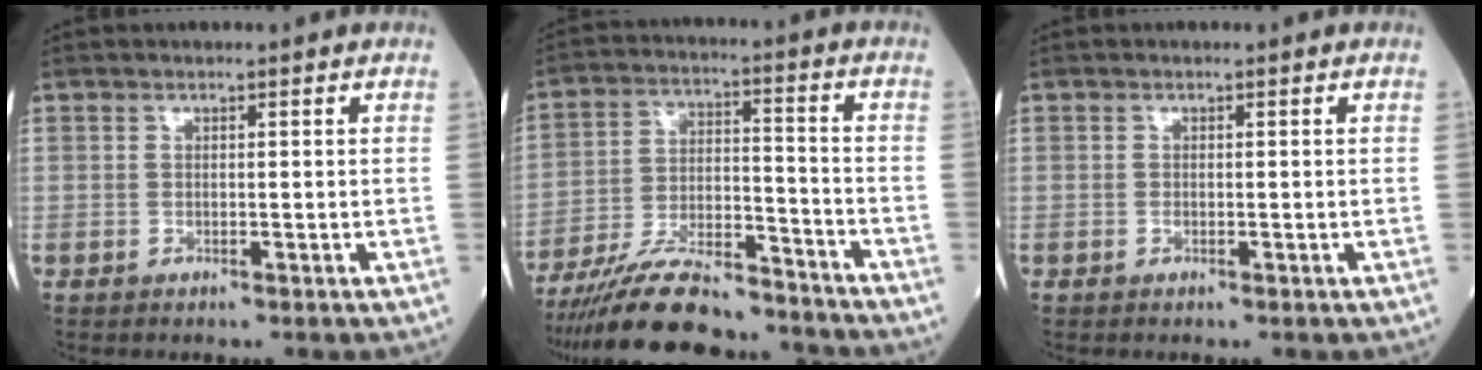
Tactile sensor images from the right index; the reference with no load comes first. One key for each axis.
{"total": 16.1, "fx": -14.6, "fy": 2.8, "fz": 6.2, "tx": -0.117, "ty": 0.011, "tz": -0.251}
{"total": 0.0}